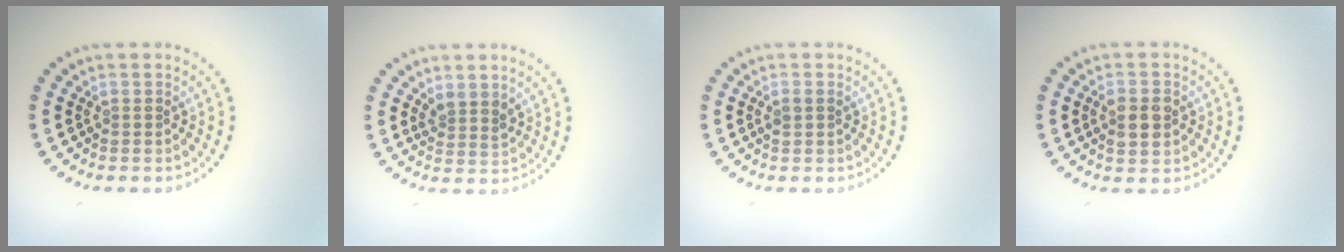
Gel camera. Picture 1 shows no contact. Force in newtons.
{"total": 1.8, "press": 1.5, "slide": 1.1}
{"total": 0.9, "press": 0.9, "slide": 0.2}
{"total": 2.8, "press": 2.8, "slide": 0.2}